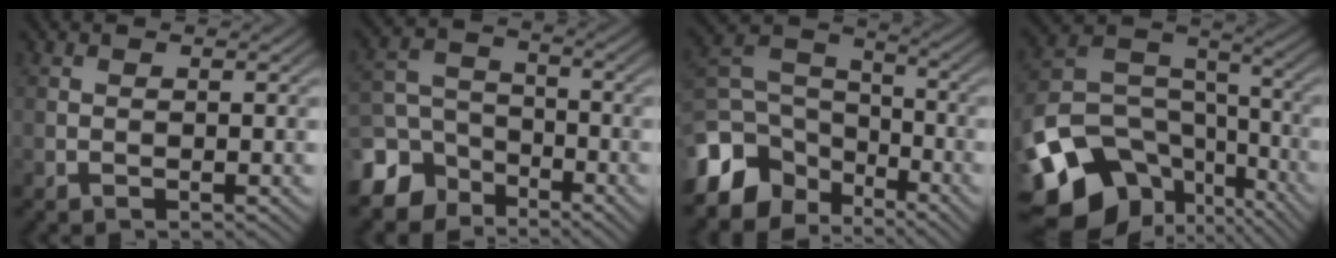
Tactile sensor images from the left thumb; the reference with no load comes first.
{"total": 8.6, "force": [-5.5, 5.9, 3.0], "torque": [-0.073, -0.010, -0.120]}
{"total": 11.7, "force": [-6.9, 7.7, 5.4], "torque": [-0.145, -0.016, -0.139]}
{"total": 16.7, "force": [-9.4, 10.9, 8.3], "torque": [-0.215, -0.040, -0.154]}